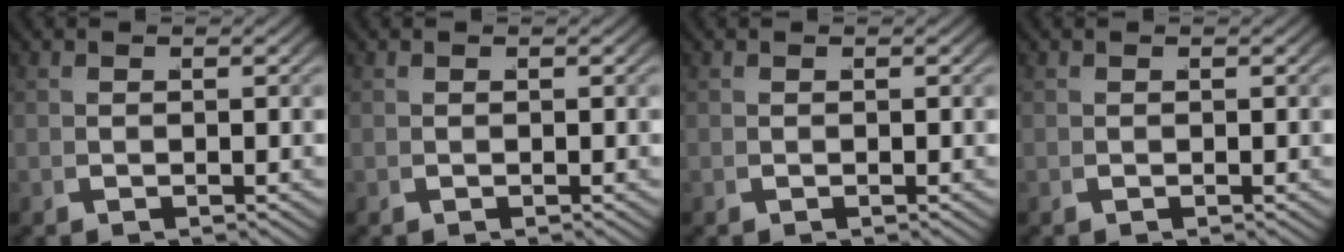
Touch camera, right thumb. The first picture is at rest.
{"total": 0.0}
{"total": 0.0}
{"total": 0.0}